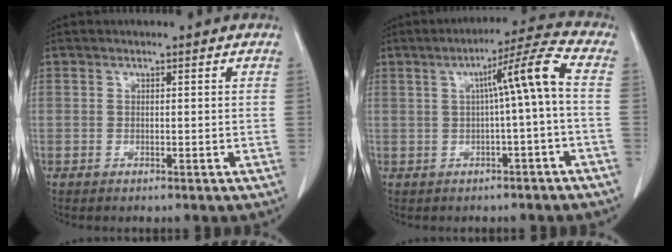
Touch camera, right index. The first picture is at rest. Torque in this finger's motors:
{"motor_torque": [0.75, 0.07, 0.31, 0.10]}